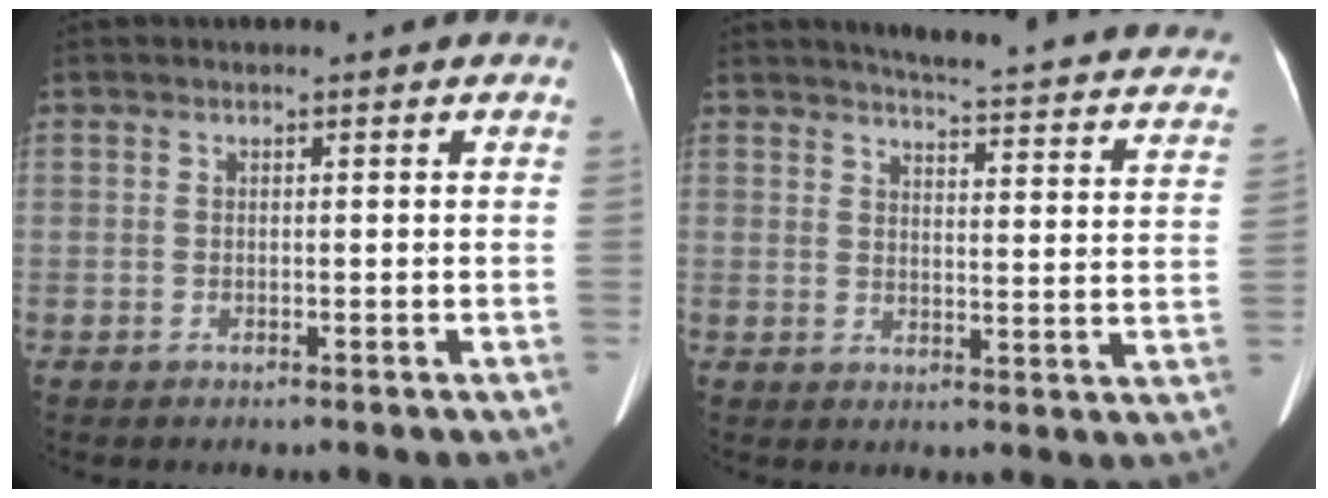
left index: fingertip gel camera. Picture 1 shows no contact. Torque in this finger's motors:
{"motor_torque": [0.01, -0.42, 0.00, 0.02]}